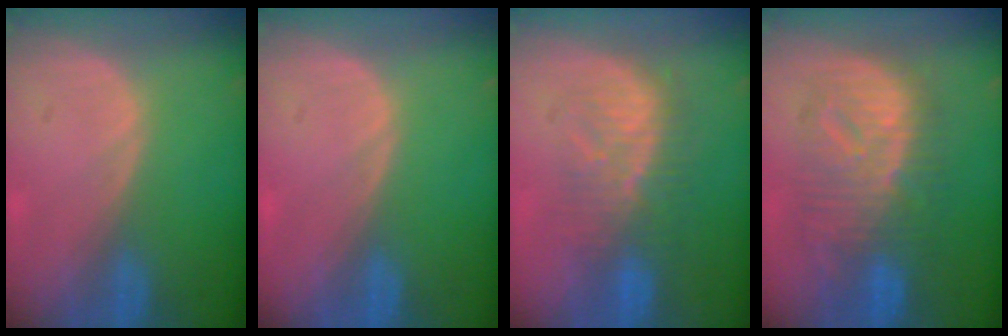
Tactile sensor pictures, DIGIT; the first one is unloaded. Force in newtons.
{"total": 0.0}
{"total": 8.0, "press": 7.8, "slide": 1.5}
{"total": 10.8, "press": 10.8, "slide": 0.8}